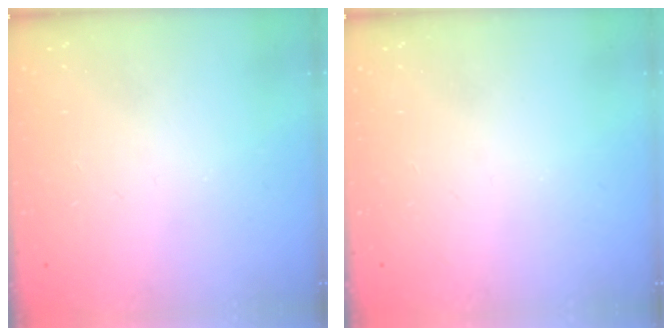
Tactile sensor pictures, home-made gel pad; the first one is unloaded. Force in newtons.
{"total": 0.0}